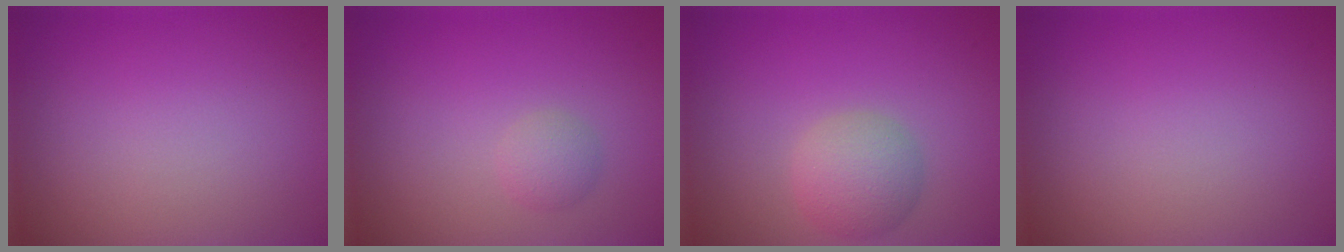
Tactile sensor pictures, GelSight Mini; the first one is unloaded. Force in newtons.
{"total": 1.4, "press": 1.4, "slide": 0.1}
{"total": 3.5, "press": 3.5, "slide": 0.3}
{"total": 0.0}